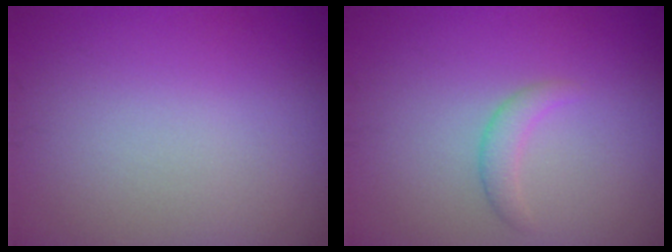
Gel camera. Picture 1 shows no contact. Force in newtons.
{"total": 1.6, "press": 1.6, "slide": 0.2}